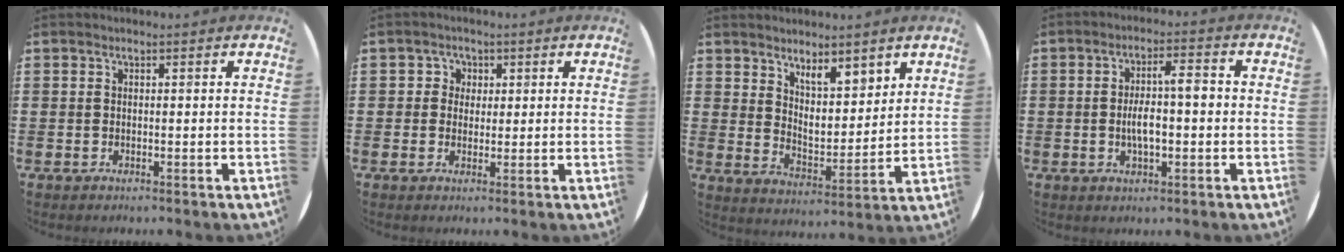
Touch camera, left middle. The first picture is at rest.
{"total": 2.3, "force": [0.9, 2.1, 0.3], "torque": [0.004, 0.003, 0.012]}
{"total": 6.1, "force": [5.3, 2.3, 2.0], "torque": [-0.048, -0.028, 0.096]}
{"total": 5.6, "force": [-0.4, 1.8, 5.3], "torque": [-0.085, 0.007, -0.012]}